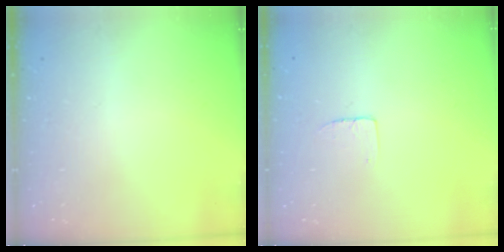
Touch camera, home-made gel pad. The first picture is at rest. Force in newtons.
{"total": 3.8, "press": 3.8, "slide": 0.2}